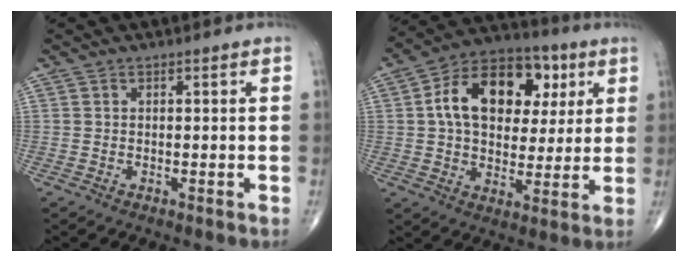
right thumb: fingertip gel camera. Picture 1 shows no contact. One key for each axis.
{"total": 18.9, "fx": 4.9, "fy": 12.4, "fz": 13.3, "tx": -0.183, "ty": 0.010, "tz": 0.073}